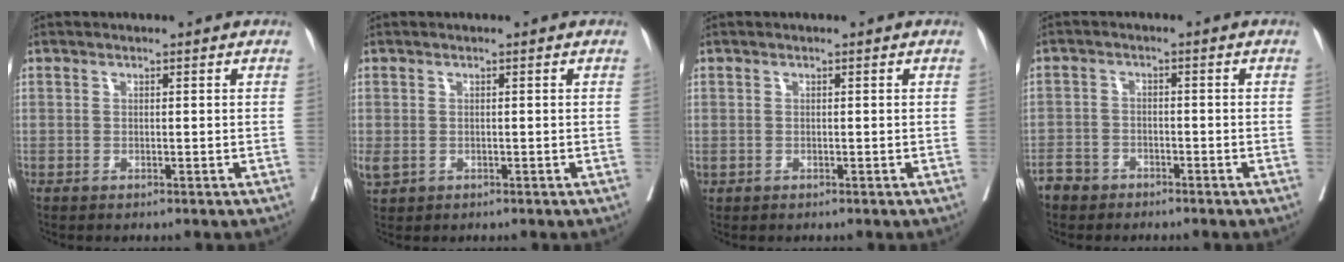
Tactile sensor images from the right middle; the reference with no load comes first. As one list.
[{"total": 1.7, "force": [-0.2, 1.3, 1.1], "torque": [-0.030, -0.004, 0.003]}, {"total": 0.0}, {"total": 3.6, "force": [-2.9, 2.0, 0.1], "torque": [-0.007, 0.005, -0.059]}]